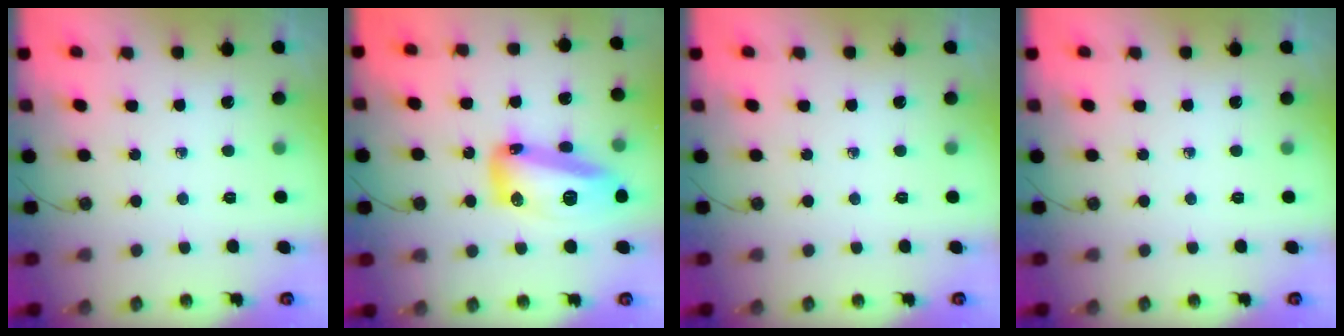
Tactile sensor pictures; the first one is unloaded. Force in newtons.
{"total": 17.2, "press": 17.0, "slide": 2.2}
{"total": 0.0}
{"total": 0.0}